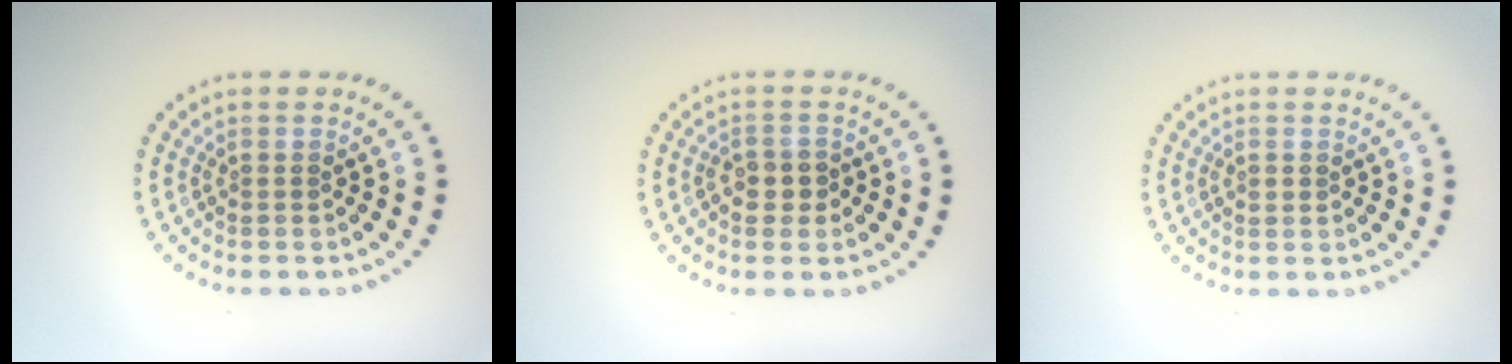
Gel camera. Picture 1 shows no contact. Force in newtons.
{"total": 1.6, "press": 1.5, "slide": 0.4}
{"total": 1.0, "press": 1.0, "slide": 0.1}